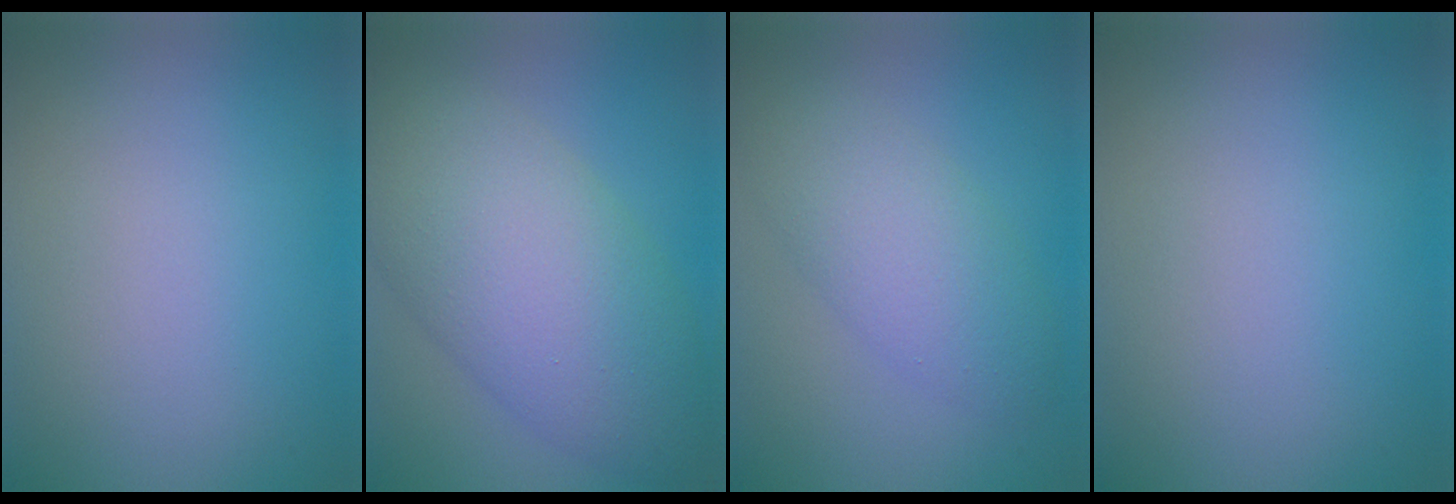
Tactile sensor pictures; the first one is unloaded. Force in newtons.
{"total": 10.0, "press": 10.0, "slide": 0.4}
{"total": 4.6, "press": 4.6, "slide": 0.2}
{"total": 0.0}